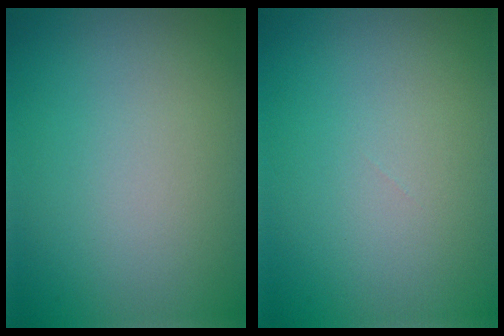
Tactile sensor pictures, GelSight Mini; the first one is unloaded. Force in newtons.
{"total": 0.0}